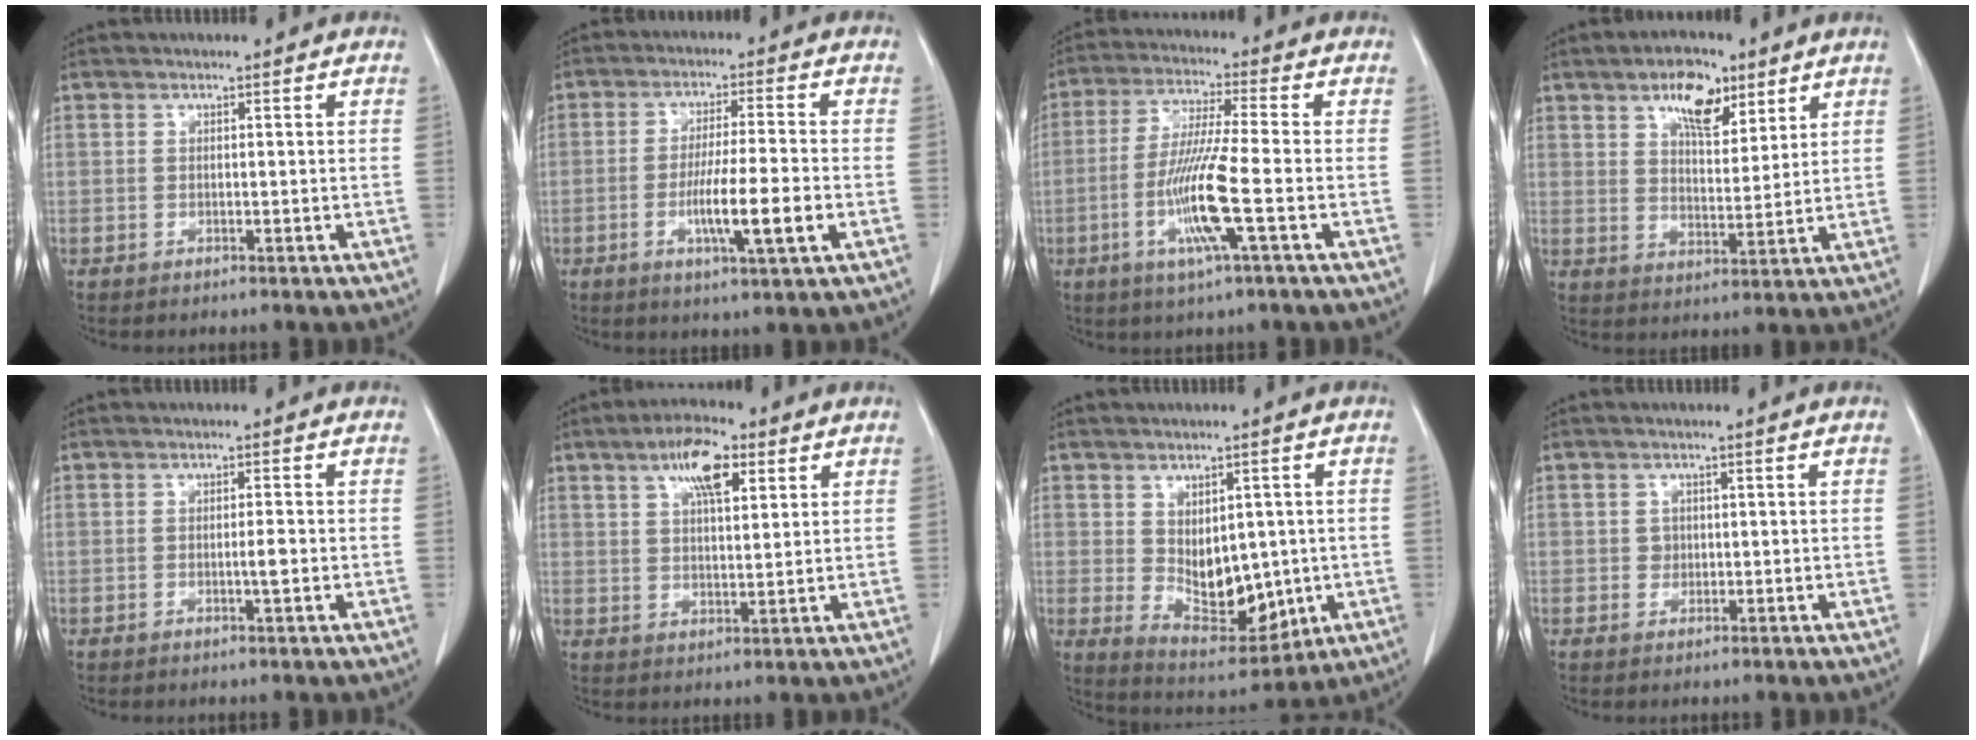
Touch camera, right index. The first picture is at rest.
{"total": 9.0, "force": [-2.6, 0.2, 8.6], "torque": [-0.152, -0.011, -0.046]}
{"total": 10.8, "force": [-3.2, -0.4, 10.3], "torque": [-0.208, -0.014, -0.065]}
{"total": 8.5, "force": [5.2, 3.6, 5.7], "torque": [-0.095, 0.007, 0.089]}
{"total": 1.8, "force": [-0.4, 0.2, 1.8], "torque": [-0.032, 0.000, -0.008]}
{"total": 7.6, "force": [3.9, 2.6, 6.1], "torque": [-0.111, 0.010, 0.066]}
{"total": 10.1, "force": [-0.3, 5.8, 8.2], "torque": [-0.131, -0.008, 0.020]}
{"total": 1.4, "force": [0.0, 1.3, 0.4], "torque": [-0.005, 0.003, 0.003]}